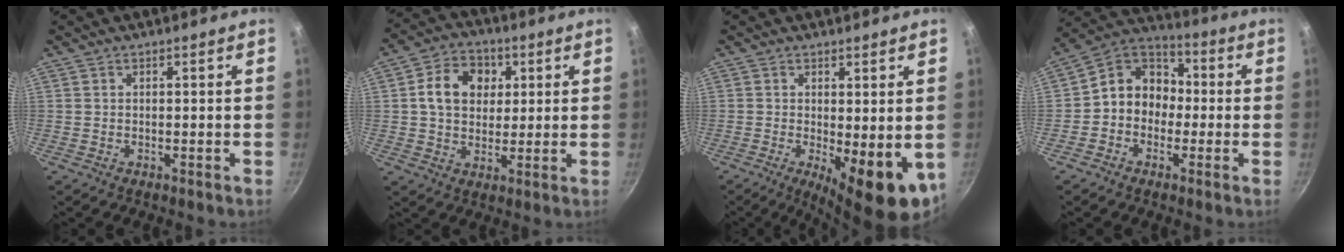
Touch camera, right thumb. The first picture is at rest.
{"total": 10.6, "force": [2.6, 8.4, 5.9], "torque": [-0.075, 0.007, 0.033]}
{"total": 10.8, "force": [-1.6, 3.8, 9.9], "torque": [-0.111, -0.008, -0.010]}
{"total": 10.3, "force": [-1.1, 8.7, 5.4], "torque": [-0.046, 0.041, -0.044]}